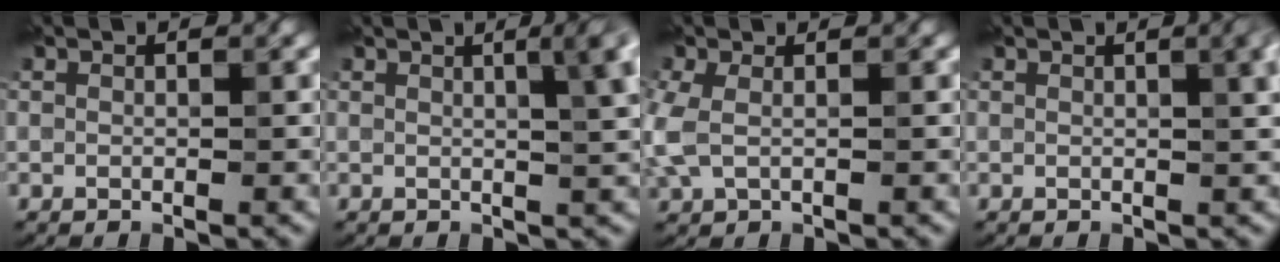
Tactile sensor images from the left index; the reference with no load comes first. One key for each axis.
{"total": 5.8, "fx": 1.8, "fy": 2.0, "fz": 5.1, "tx": -0.033, "ty": 0.019, "tz": 0.014}
{"total": 2.5, "fx": 0.0, "fy": 1.5, "fz": 2.0, "tx": -0.061, "ty": 0.001, "tz": -0.004}
{"total": 4.6, "fx": 1.5, "fy": 1.8, "fz": 3.9, "tx": -0.023, "ty": 0.015, "tz": 0.013}